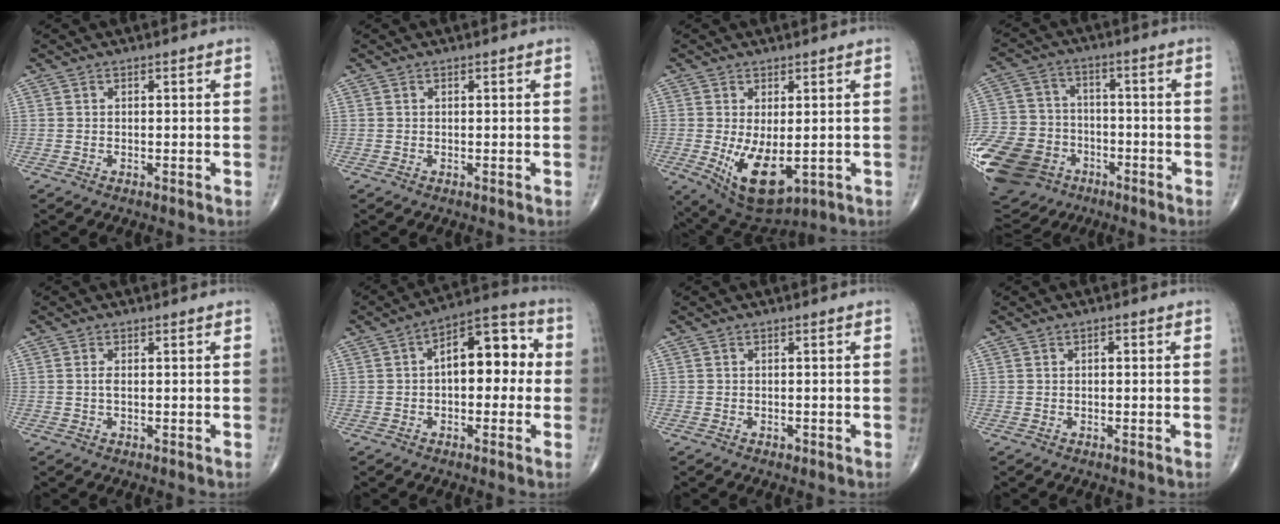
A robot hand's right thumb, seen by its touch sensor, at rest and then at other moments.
{"total": 0.0}
{"total": 10.7, "force": [-1.9, 5.3, 9.1], "torque": [-0.144, -0.020, -0.010]}
{"total": 24.4, "force": [-10.4, 18.6, 11.9], "torque": [-0.292, 0.035, -0.178]}
{"total": 1.2, "force": [0.2, 0.5, 1.1], "torque": [-0.025, -0.001, 0.005]}
{"total": 12.3, "force": [0.8, 6.6, 10.4], "torque": [-0.118, 0.038, -0.002]}
{"total": 0.6, "force": [-0.4, 0.4, 0.2], "torque": [0.003, 0.002, -0.008]}
{"total": 1.0, "force": [0.2, 0.5, 0.8], "torque": [-0.011, 0.002, 0.001]}